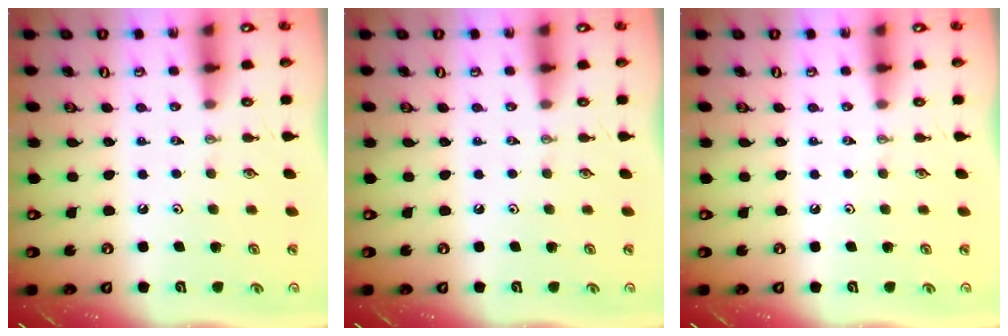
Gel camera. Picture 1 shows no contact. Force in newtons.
{"total": 0.0}
{"total": 0.0}